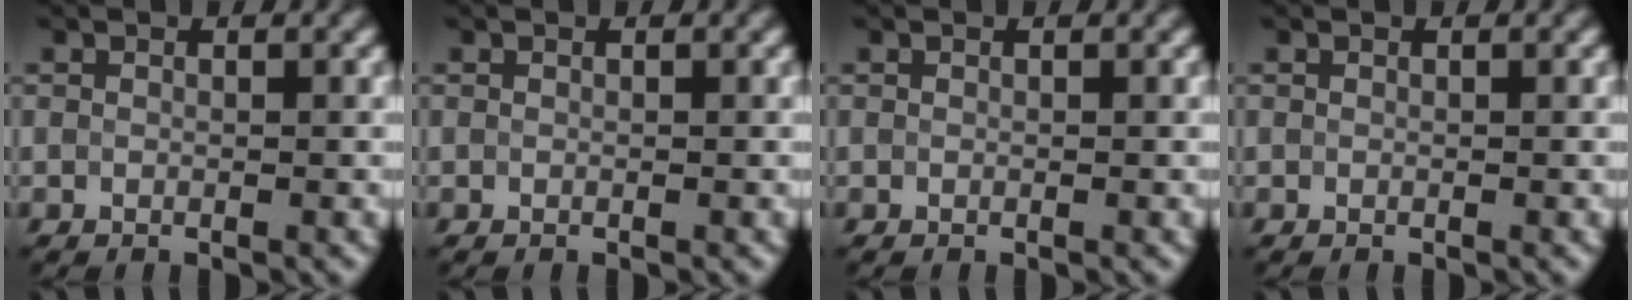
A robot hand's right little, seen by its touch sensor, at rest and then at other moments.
{"total": 0.0}
{"total": 0.0}
{"total": 0.0}